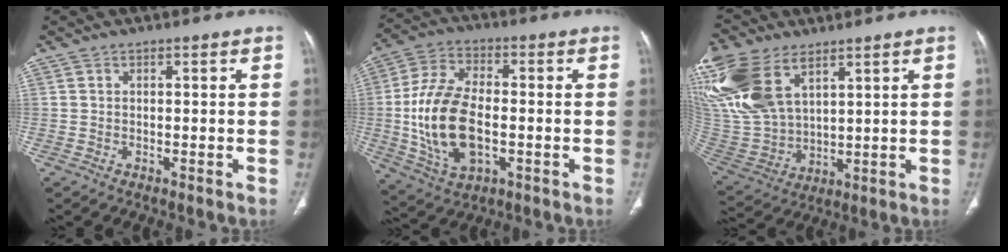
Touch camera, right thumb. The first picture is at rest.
{"total": 17.0, "force": [-2.1, 9.6, 13.9], "torque": [-0.275, 0.011, -0.031]}
{"total": 23.9, "force": [11.5, 14.0, 15.7], "torque": [-0.379, -0.005, 0.240]}